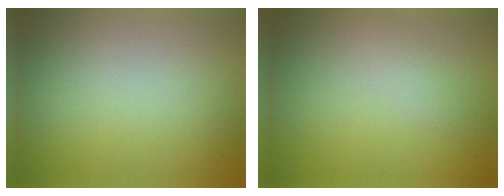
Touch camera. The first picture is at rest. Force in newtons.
{"total": 1.0, "press": 1.0, "slide": 0.0}